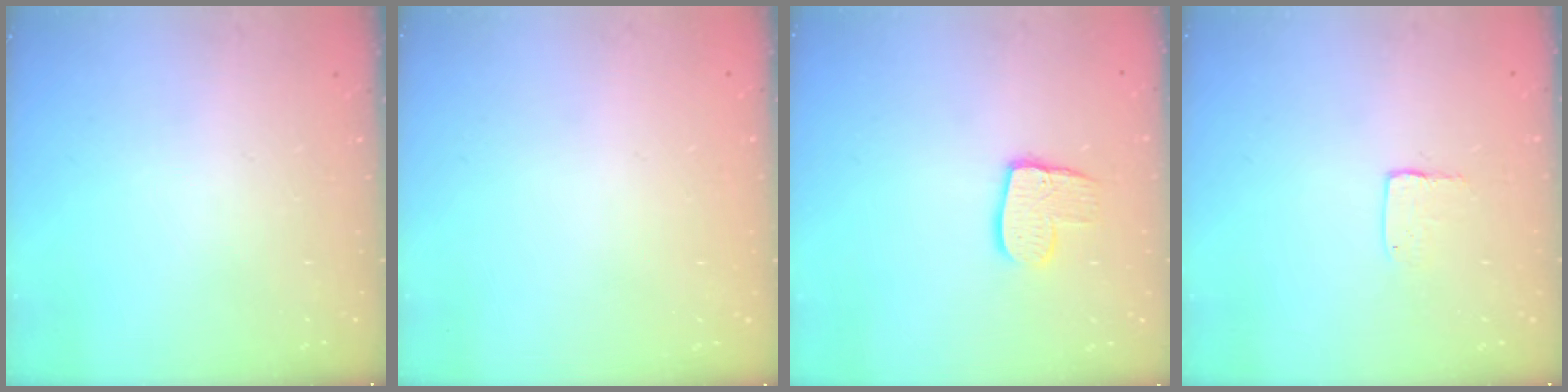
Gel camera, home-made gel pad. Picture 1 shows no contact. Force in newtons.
{"total": 0.0}
{"total": 10.0, "press": 10.0, "slide": 0.8}
{"total": 3.4, "press": 3.4, "slide": 0.2}